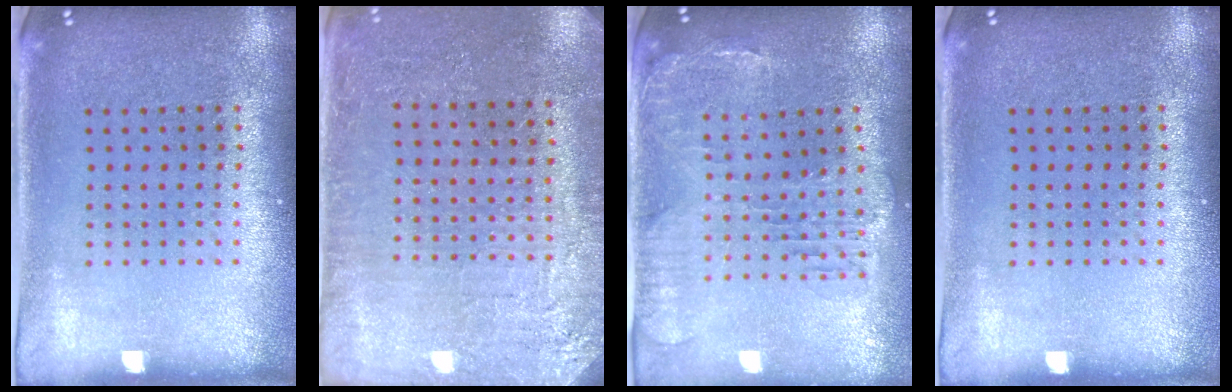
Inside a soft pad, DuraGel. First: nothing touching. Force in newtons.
{"total": 2.8, "press": 2.8, "slide": 0.3}
{"total": 1.2, "press": 1.1, "slide": 0.4}
{"total": 0.0}